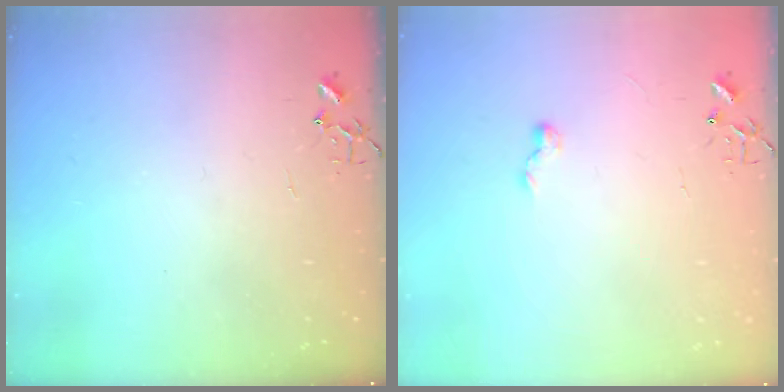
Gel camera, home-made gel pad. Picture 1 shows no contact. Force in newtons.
{"total": 5.7, "press": 5.6, "slide": 0.7}